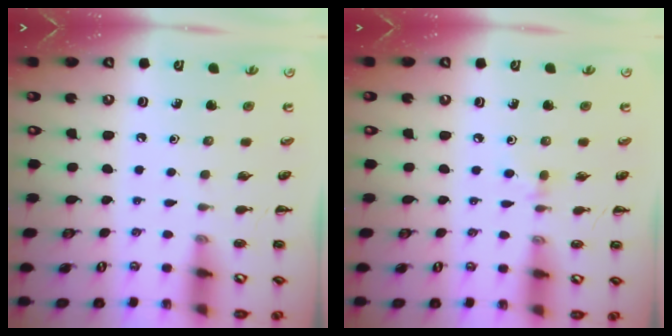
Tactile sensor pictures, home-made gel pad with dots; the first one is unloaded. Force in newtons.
{"total": 3.4, "press": 3.1, "slide": 1.3}